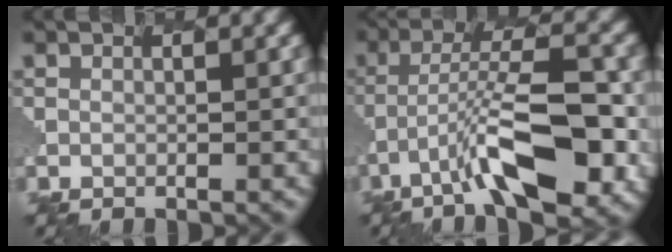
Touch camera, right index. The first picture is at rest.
{"total": 8.5, "force": [-4.3, 2.6, 6.8], "torque": [-0.126, 0.023, -0.078]}